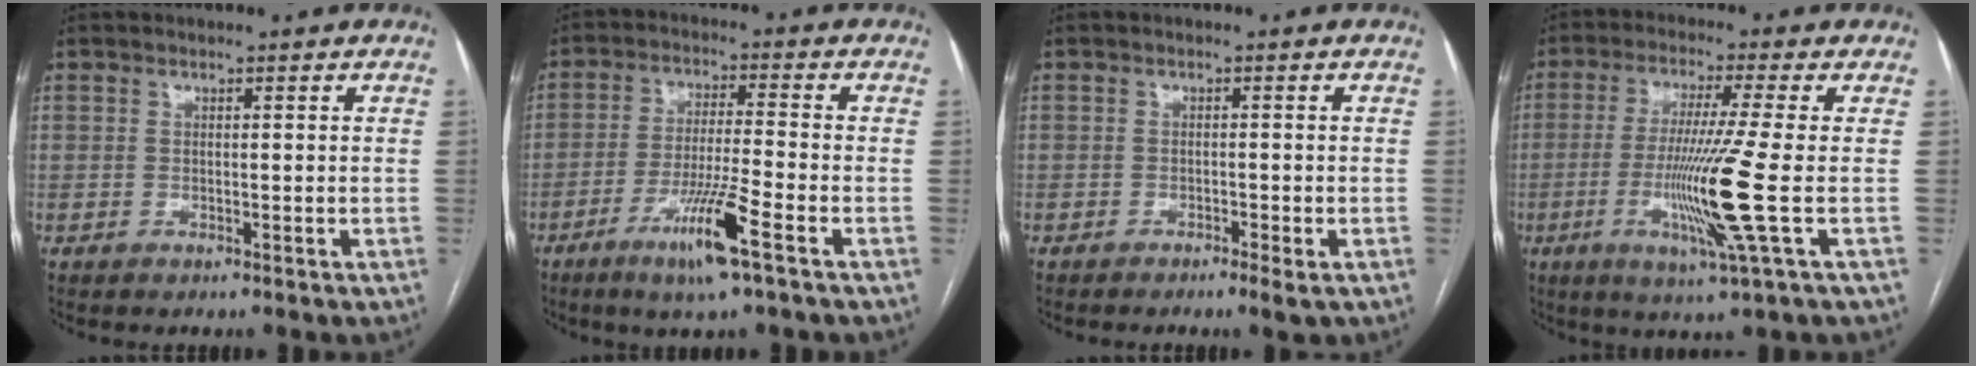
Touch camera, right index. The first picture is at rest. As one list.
[{"total": 9.4, "force": [-5.0, -0.6, 7.9], "torque": [-0.150, -0.018, -0.092]}, {"total": 2.2, "force": [-1.5, 0.2, 1.6], "torque": [-0.024, -0.003, -0.021]}, {"total": 11.7, "force": [-2.7, -2.1, 11.2], "torque": [-0.225, -0.027, -0.049]}]